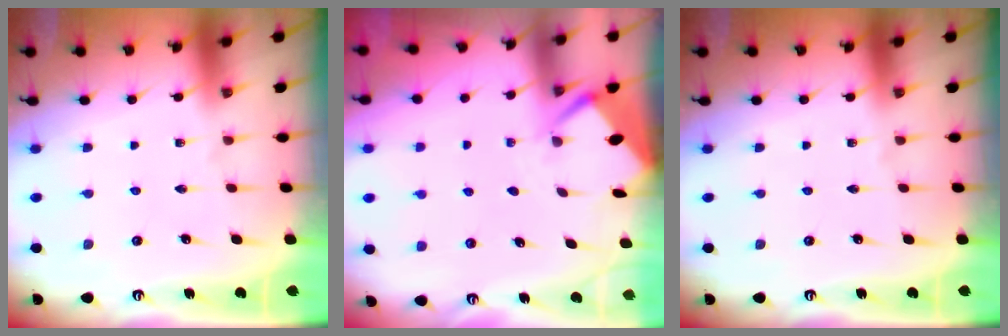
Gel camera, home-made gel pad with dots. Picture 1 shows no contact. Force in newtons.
{"total": 2.8, "press": 2.8, "slide": 0.2}
{"total": 0.0}